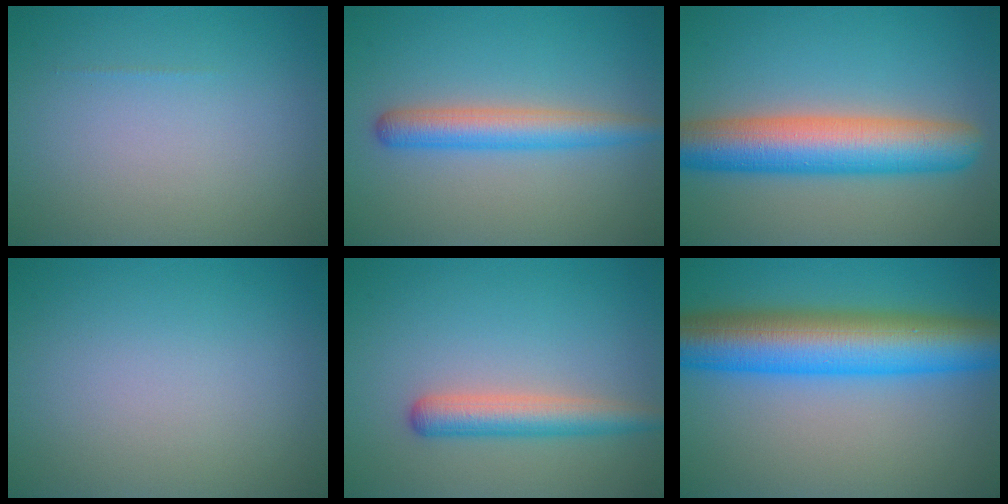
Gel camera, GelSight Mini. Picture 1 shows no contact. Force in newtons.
{"total": 3.8, "press": 3.8, "slide": 0.2}
{"total": 8.6, "press": 8.6, "slide": 0.3}
{"total": 0.0}
{"total": 3.5, "press": 3.5, "slide": 0.1}
{"total": 10.9, "press": 10.9, "slide": 0.2}